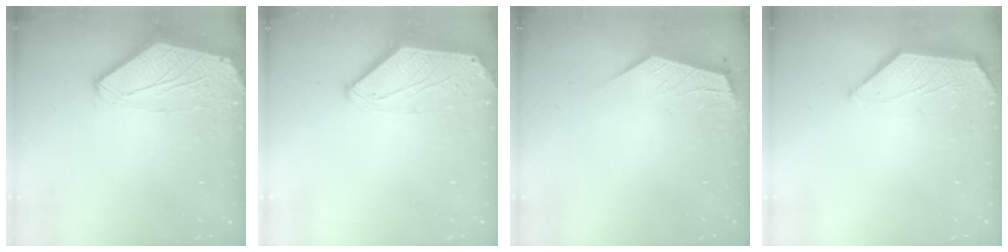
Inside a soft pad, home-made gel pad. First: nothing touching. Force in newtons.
{"total": 0.0}
{"total": 2.5, "press": 2.4, "slide": 0.3}
{"total": 1.4, "press": 1.4, "slide": 0.3}